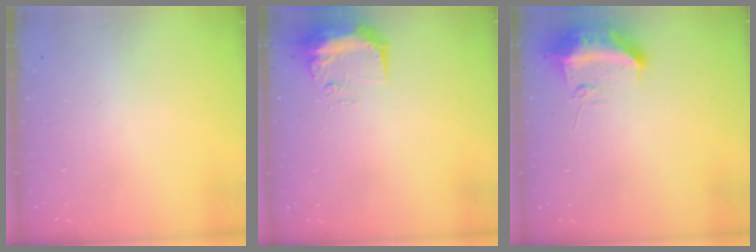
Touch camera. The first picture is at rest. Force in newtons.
{"total": 10.4, "press": 9.9, "slide": 3.0}
{"total": 12.3, "press": 10.5, "slide": 6.3}